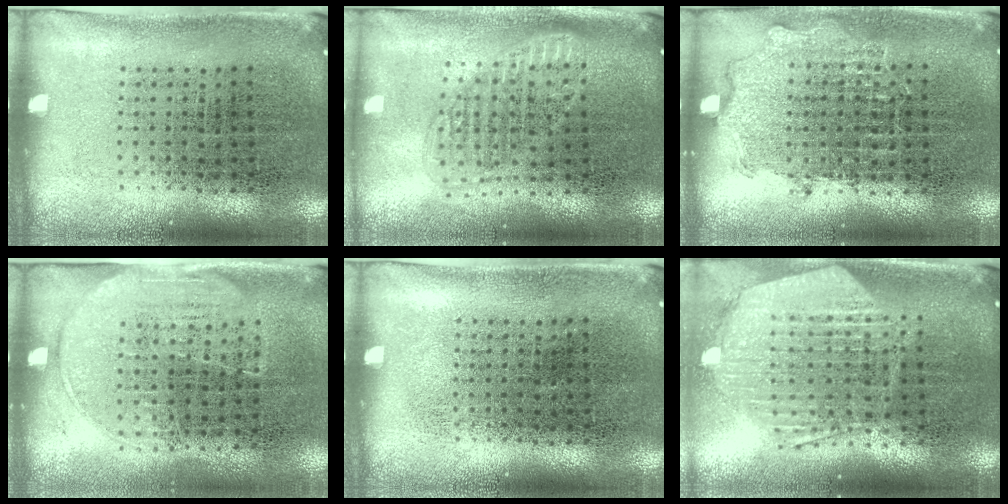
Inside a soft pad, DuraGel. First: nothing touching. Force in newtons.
{"total": 1.5, "press": 1.3, "slide": 0.8}
{"total": 0.9, "press": 0.9, "slide": 0.3}
{"total": 1.5, "press": 1.2, "slide": 0.9}
{"total": 0.0}
{"total": 1.7, "press": 1.6, "slide": 0.7}